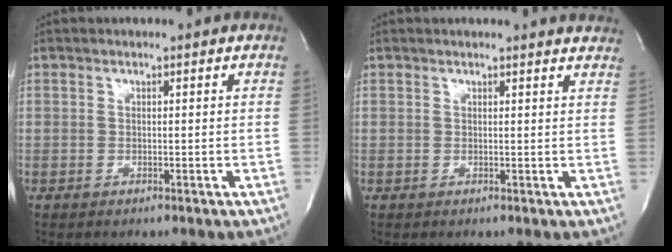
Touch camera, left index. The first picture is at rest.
{"total": 6.8, "force": [6.6, 0.4, 1.3], "torque": [-0.010, -0.006, 0.051]}